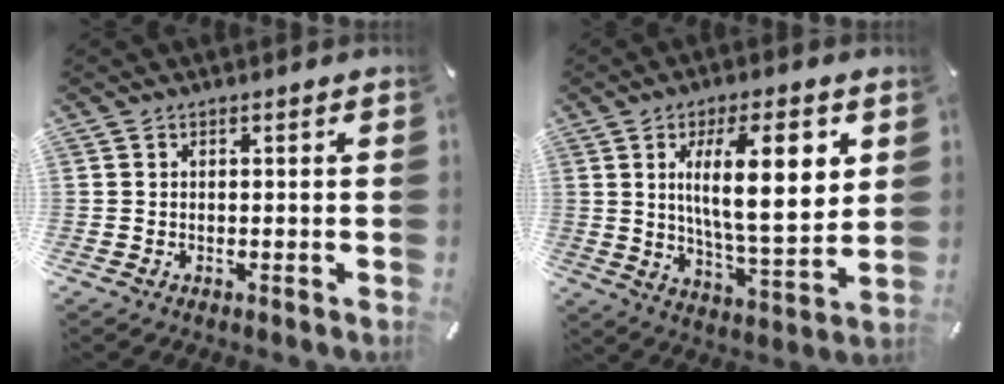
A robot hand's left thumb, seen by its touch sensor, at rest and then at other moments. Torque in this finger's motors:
{"motor_torque": [2.36, 2.65, 1.46, -1.31, 0.25]}